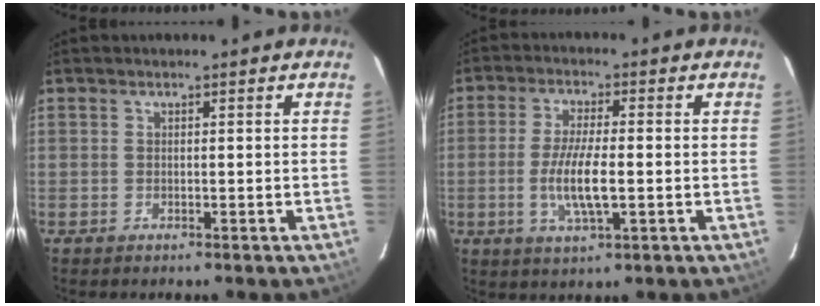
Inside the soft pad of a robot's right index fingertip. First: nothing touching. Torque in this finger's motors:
{"motor_torque": [0.79, -0.58, 0.61, 0.17]}